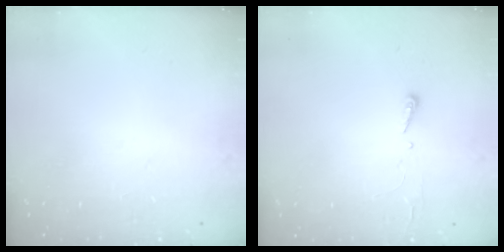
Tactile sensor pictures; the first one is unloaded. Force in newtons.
{"total": 2.9, "press": 2.9, "slide": 0.4}